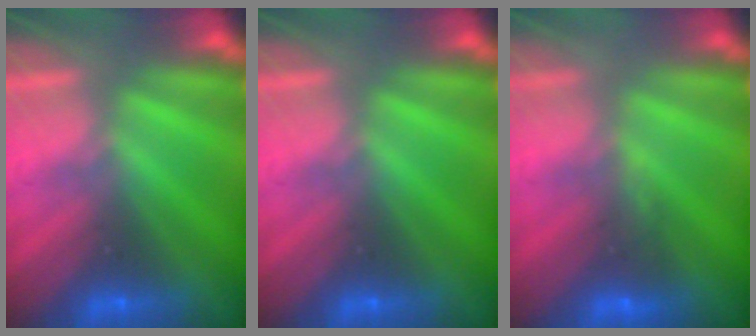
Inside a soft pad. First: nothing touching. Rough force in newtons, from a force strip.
{"total": 0.0}
{"total": 3.6}